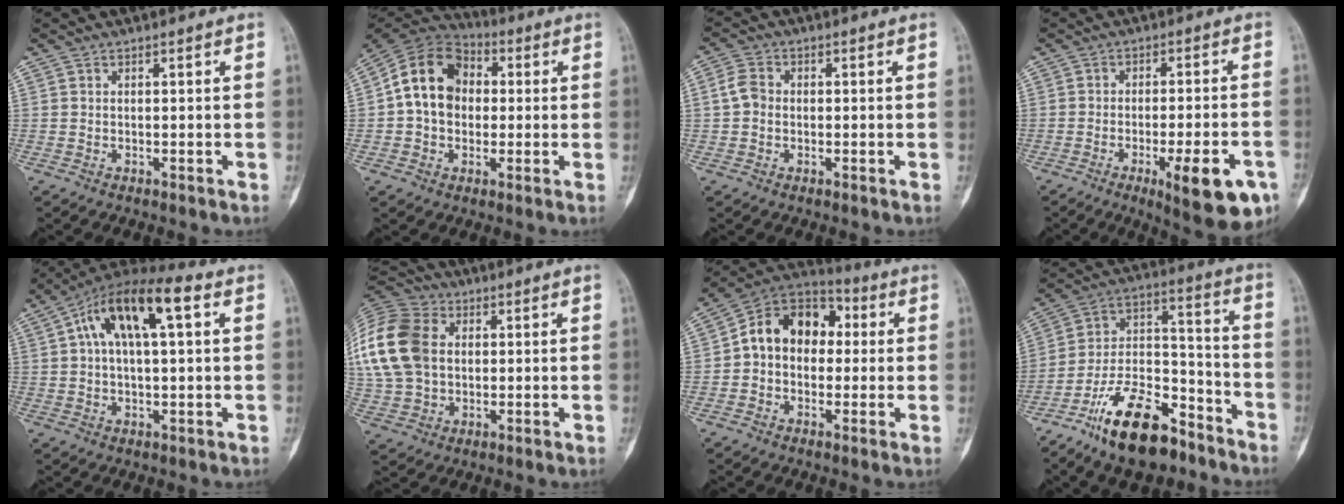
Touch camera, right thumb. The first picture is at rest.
{"total": 13.8, "force": [0.9, 10.8, 8.5], "torque": [-0.131, 0.030, 0.005]}
{"total": 3.7, "force": [-0.2, 3.0, 2.1], "torque": [-0.038, 0.008, -0.010]}
{"total": 13.3, "force": [-5.8, 3.5, 11.4], "torque": [-0.149, 0.013, -0.072]}
{"total": 15.3, "force": [4.8, 6.2, 13.2], "torque": [-0.223, 0.033, 0.075]}
{"total": 21.8, "force": [3.3, 16.4, 14.0], "torque": [-0.324, 0.027, 0.068]}
{"total": 14.1, "force": [1.2, 10.5, 9.4], "torque": [-0.117, 0.041, 0.004]}
{"total": 19.2, "force": [-12.8, 8.4, 11.6], "torque": [-0.188, 0.094, -0.224]}